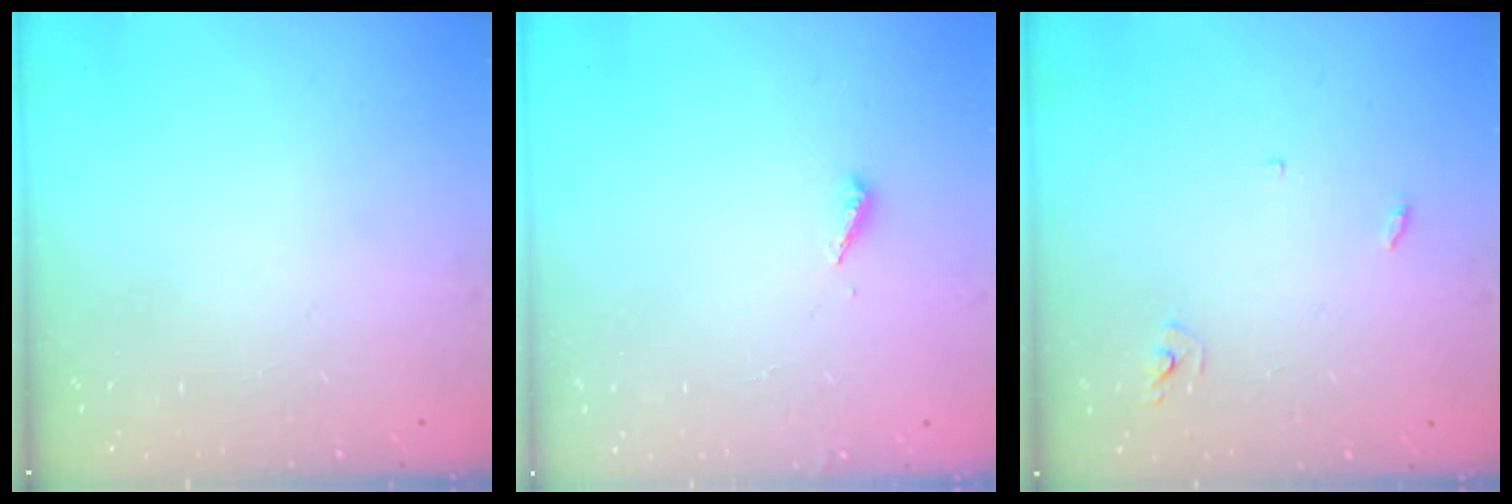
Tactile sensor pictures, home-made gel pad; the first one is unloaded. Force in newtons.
{"total": 2.0, "press": 2.0, "slide": 0.2}
{"total": 2.9, "press": 2.9, "slide": 0.2}